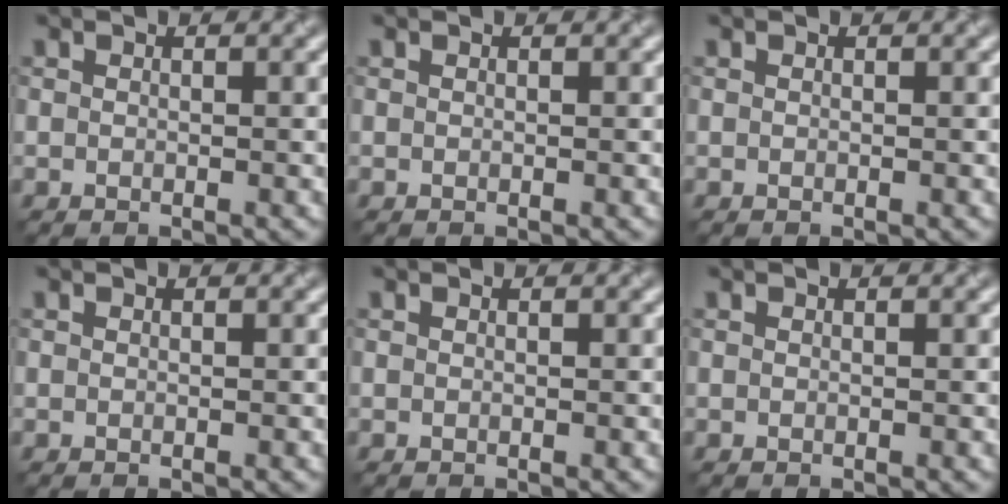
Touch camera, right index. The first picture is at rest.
{"total": 0.0}
{"total": 0.0}
{"total": 0.0}
{"total": 0.0}
{"total": 0.0}